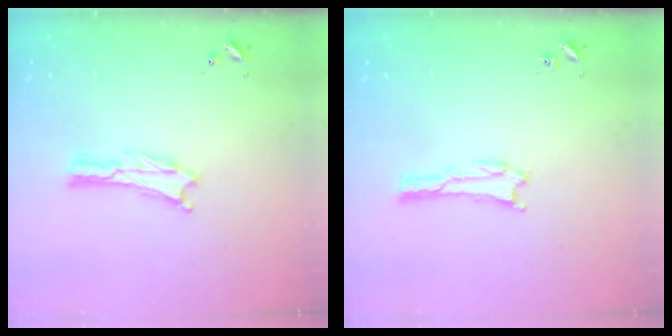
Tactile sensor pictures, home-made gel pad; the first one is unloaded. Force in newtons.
{"total": 0.8, "press": 0.8, "slide": 0.2}